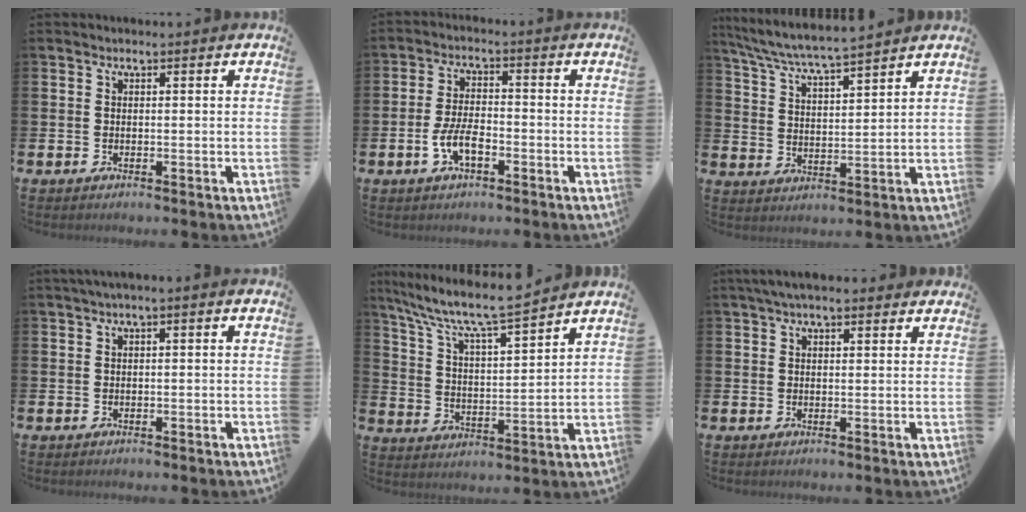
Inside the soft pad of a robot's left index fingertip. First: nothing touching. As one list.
[{"total": 4.8, "force": [-1.9, 2.2, 3.9], "torque": [-0.079, 0.004, -0.037]}, {"total": 6.1, "force": [5.9, -0.1, 1.5], "torque": [-0.048, -0.040, 0.102]}, {"total": 0.8, "force": [-0.2, 0.1, 0.8], "torque": [-0.016, 0.002, -0.004]}, {"total": 8.1, "force": [7.5, 0.6, 3.0], "torque": [-0.088, -0.055, 0.125]}, {"total": 3.0, "force": [2.3, 1.1, 1.7], "torque": [-0.034, 0.004, 0.040]}]